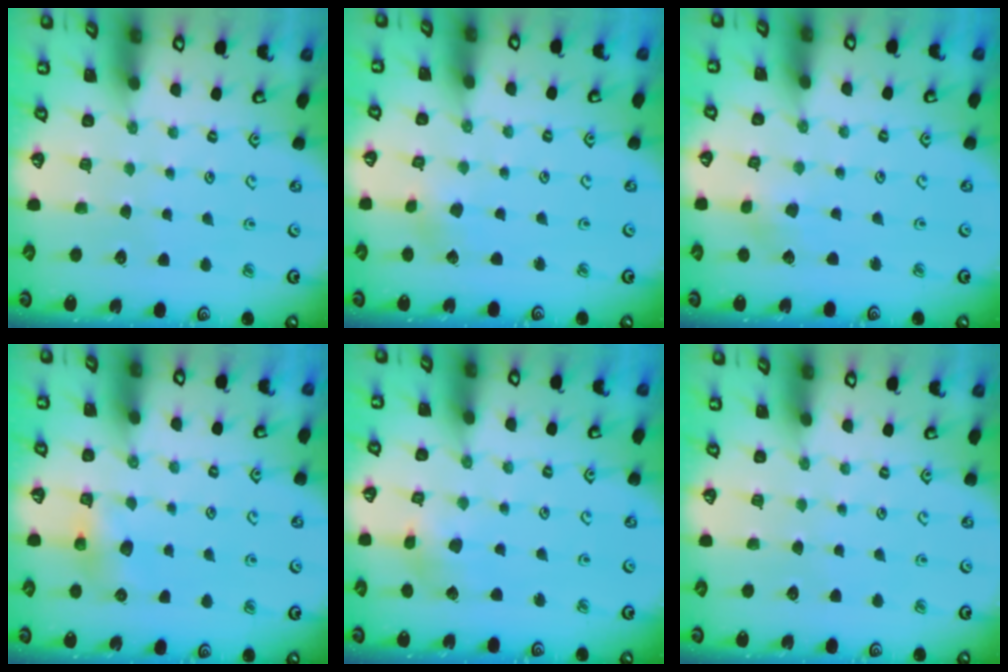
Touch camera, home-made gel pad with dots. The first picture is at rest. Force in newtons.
{"total": 1.9, "press": 1.9, "slide": 0.2}
{"total": 2.4, "press": 2.3, "slide": 0.6}
{"total": 5.3, "press": 5.3, "slide": 0.4}
{"total": 4.0, "press": 3.9, "slide": 0.5}
{"total": 0.0}